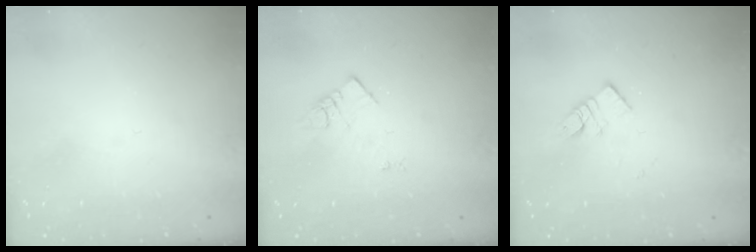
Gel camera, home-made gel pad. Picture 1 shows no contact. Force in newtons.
{"total": 4.5, "press": 4.5, "slide": 0.5}
{"total": 7.1, "press": 7.1, "slide": 0.2}